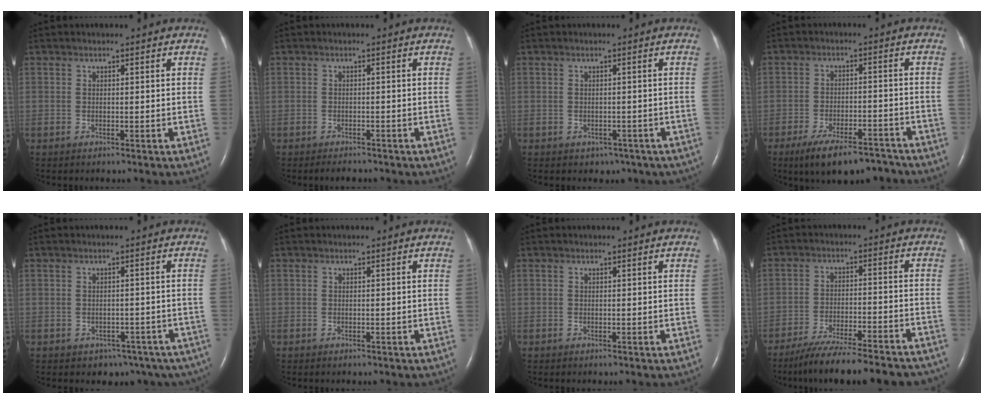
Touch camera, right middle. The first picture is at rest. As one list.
[{"total": 1.8, "force": [-1.6, 0.6, 0.7], "torque": [-0.016, -0.005, -0.019]}, {"total": 3.6, "force": [-2.3, 2.5, 0.9], "torque": [-0.011, 0.009, -0.019]}, {"total": 10.6, "force": [-8.4, 3.2, 5.6], "torque": [-0.094, -0.007, -0.137]}, {"total": 8.3, "force": [-5.6, 5.8, 2.3], "torque": [-0.023, 0.008, -0.054]}, {"total": 0.0}, {"total": 0.0}, {"total": 19.7, "force": [-17.5, 2.6, 8.7], "torque": [-0.107, -0.016, -0.245]}]